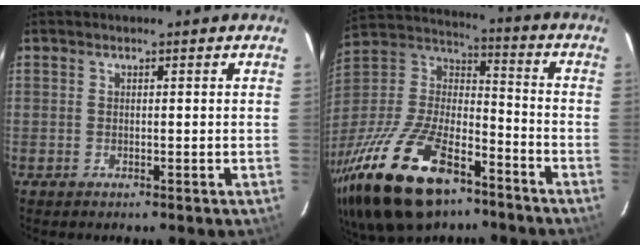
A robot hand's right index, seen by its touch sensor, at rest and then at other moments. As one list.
[{"total": 30.5, "force": [-19.0, 13.7, 19.5], "torque": [-0.410, -0.028, -0.317]}]